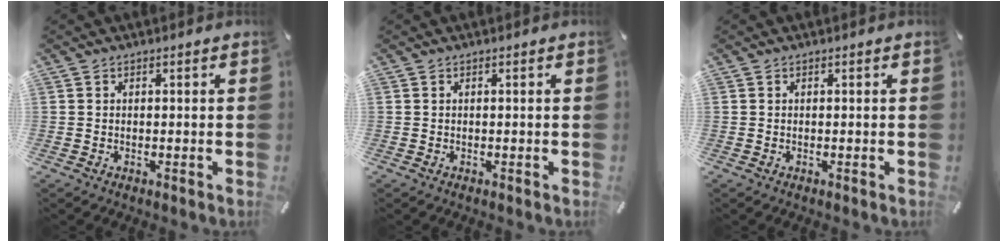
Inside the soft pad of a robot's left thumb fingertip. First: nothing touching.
{"total": 0.0}
{"total": 0.0}